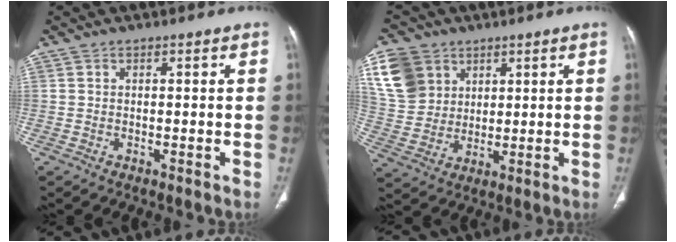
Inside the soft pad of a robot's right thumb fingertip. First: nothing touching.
{"total": 12.3, "force": [5.5, 9.9, 4.9], "torque": [-0.082, -0.006, 0.117]}